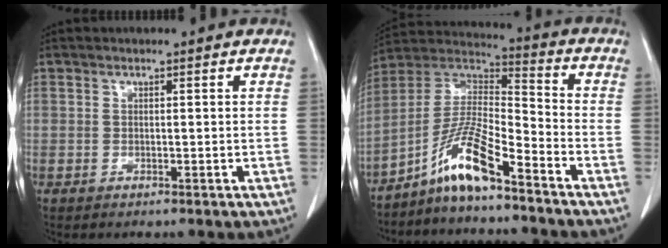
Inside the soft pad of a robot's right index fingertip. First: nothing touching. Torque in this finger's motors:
{"motor_torque": [1.17, -0.97, 0.27, 0.16]}